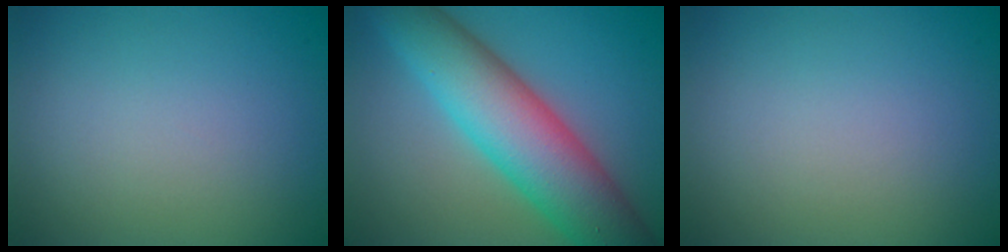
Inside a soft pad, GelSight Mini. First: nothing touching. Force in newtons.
{"total": 10.3, "press": 10.3, "slide": 0.4}
{"total": 0.0}